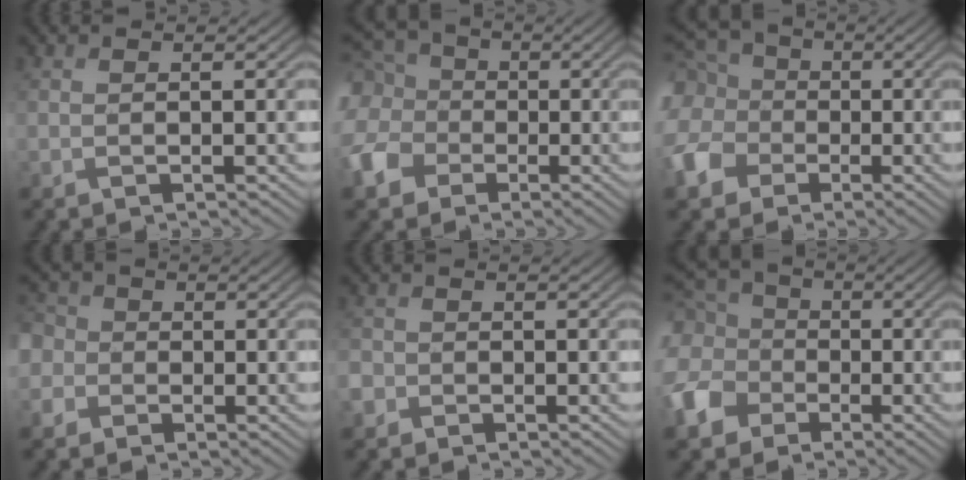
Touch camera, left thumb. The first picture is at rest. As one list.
[{"total": 11.4, "force": [-1.4, 9.8, 5.7], "torque": [-0.194, -0.009, -0.037]}, {"total": 12.5, "force": [-1.1, 10.8, 6.2], "torque": [-0.214, -0.006, -0.036]}, {"total": 5.5, "force": [-1.0, 5.1, 1.8], "torque": [-0.071, 0.005, -0.048]}, {"total": 2.0, "force": [-1.0, 1.7, 0.4], "torque": [-0.009, -0.004, -0.026]}, {"total": 12.4, "force": [-2.2, 10.6, 6.2], "torque": [-0.205, -0.019, -0.053]}]